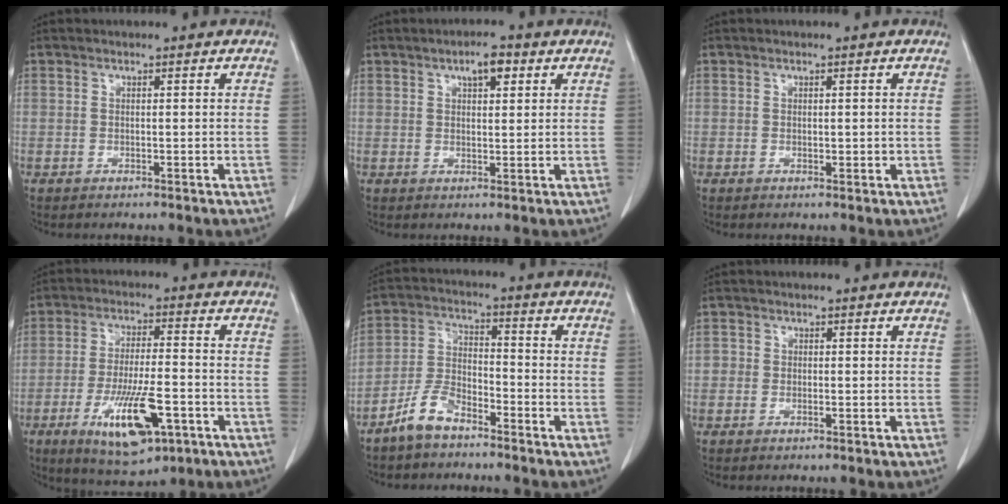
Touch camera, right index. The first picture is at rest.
{"total": 3.7, "force": [1.9, 1.3, 2.9], "torque": [-0.049, 0.005, 0.030]}
{"total": 0.8, "force": [0.1, 0.5, 0.6], "torque": [-0.006, -0.001, 0.006]}
{"total": 12.9, "force": [-5.4, 3.6, 11.1], "torque": [-0.200, -0.012, -0.078]}
{"total": 6.7, "force": [-5.1, 2.7, 3.3], "torque": [-0.076, 0.002, -0.103]}
{"total": 1.3, "force": [-0.3, 1.0, 0.9], "torque": [-0.009, 0.004, -0.002]}